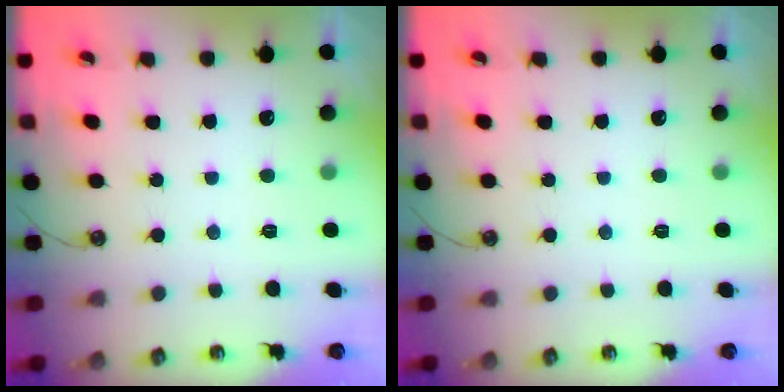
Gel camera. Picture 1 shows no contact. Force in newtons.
{"total": 0.0}